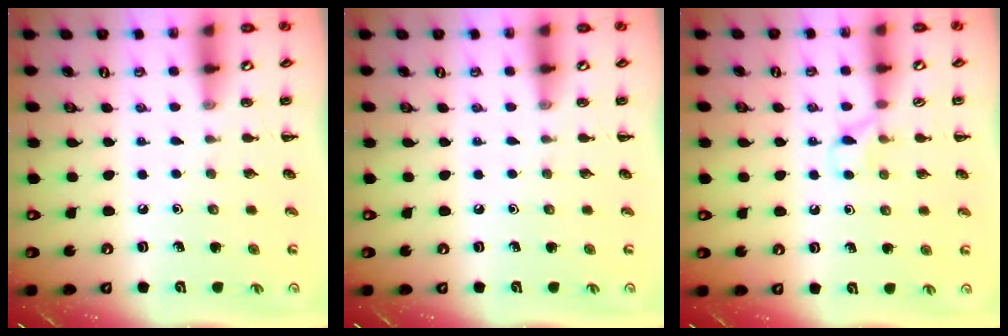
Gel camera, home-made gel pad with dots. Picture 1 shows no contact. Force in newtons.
{"total": 0.0}
{"total": 5.9, "press": 5.7, "slide": 1.8}